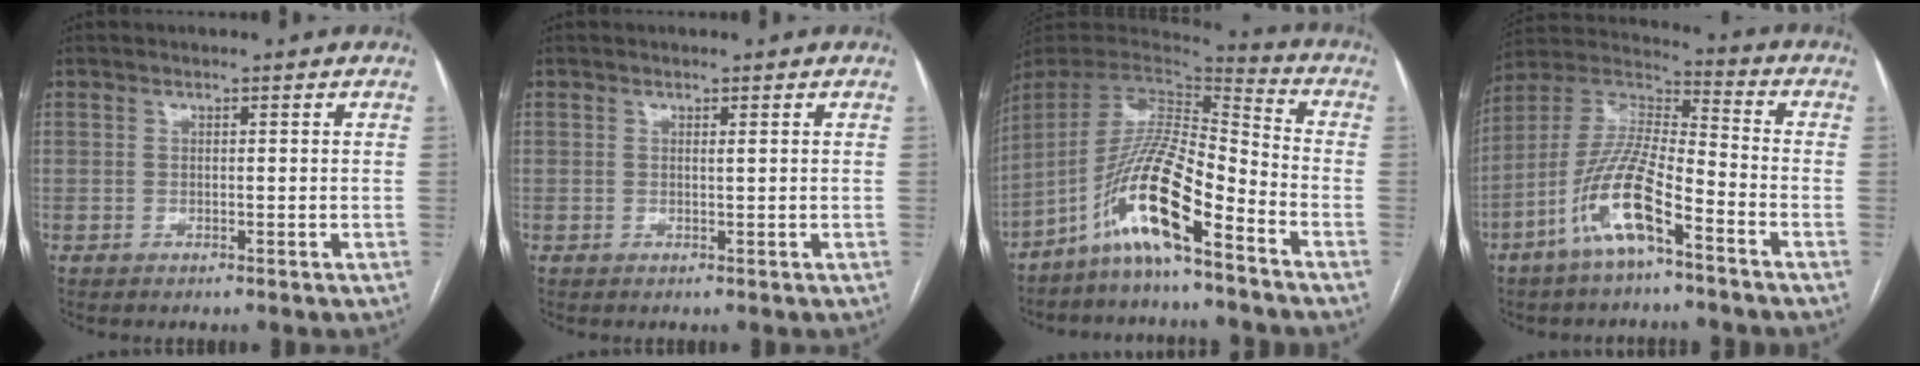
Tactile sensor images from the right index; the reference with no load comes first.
{"total": 0.0}
{"total": 14.4, "force": [-8.8, 1.4, 11.2], "torque": [-0.222, 0.002, -0.166]}
{"total": 13.0, "force": [-6.8, 2.4, 10.8], "torque": [-0.226, -0.003, -0.133]}